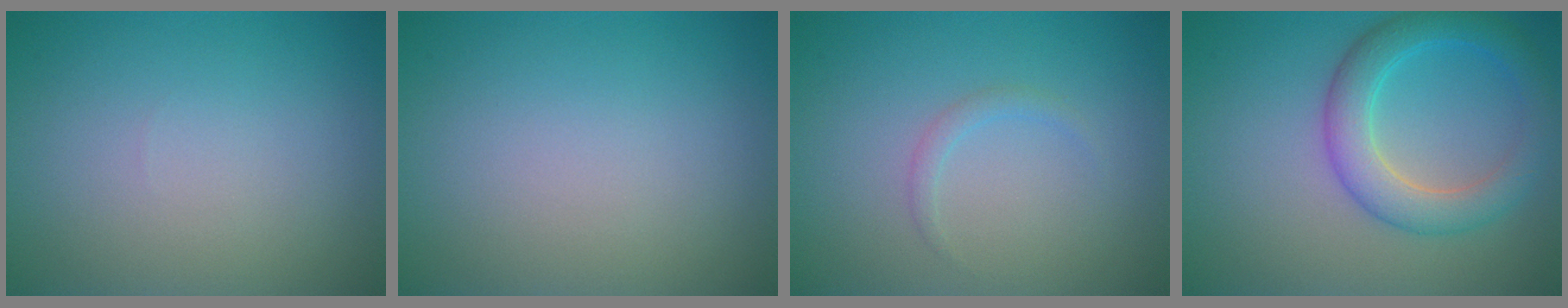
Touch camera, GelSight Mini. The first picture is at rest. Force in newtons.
{"total": 0.0}
{"total": 0.9, "press": 0.9, "slide": 0.1}
{"total": 4.7, "press": 4.7, "slide": 0.0}